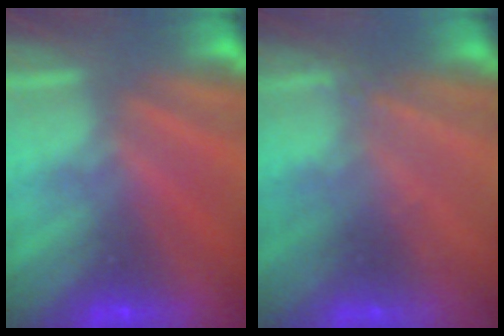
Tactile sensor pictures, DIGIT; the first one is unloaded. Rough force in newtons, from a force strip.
{"total": 2.0}